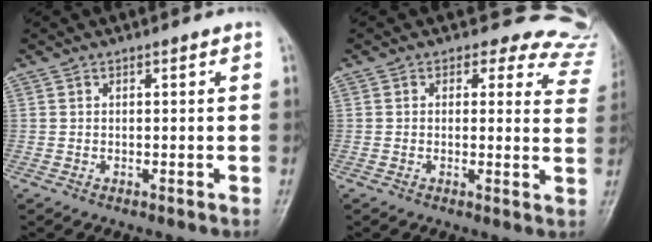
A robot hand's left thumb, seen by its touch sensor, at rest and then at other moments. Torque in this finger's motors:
{"motor_torque": [0.02, -0.12, -0.16, -0.23, 0.02]}